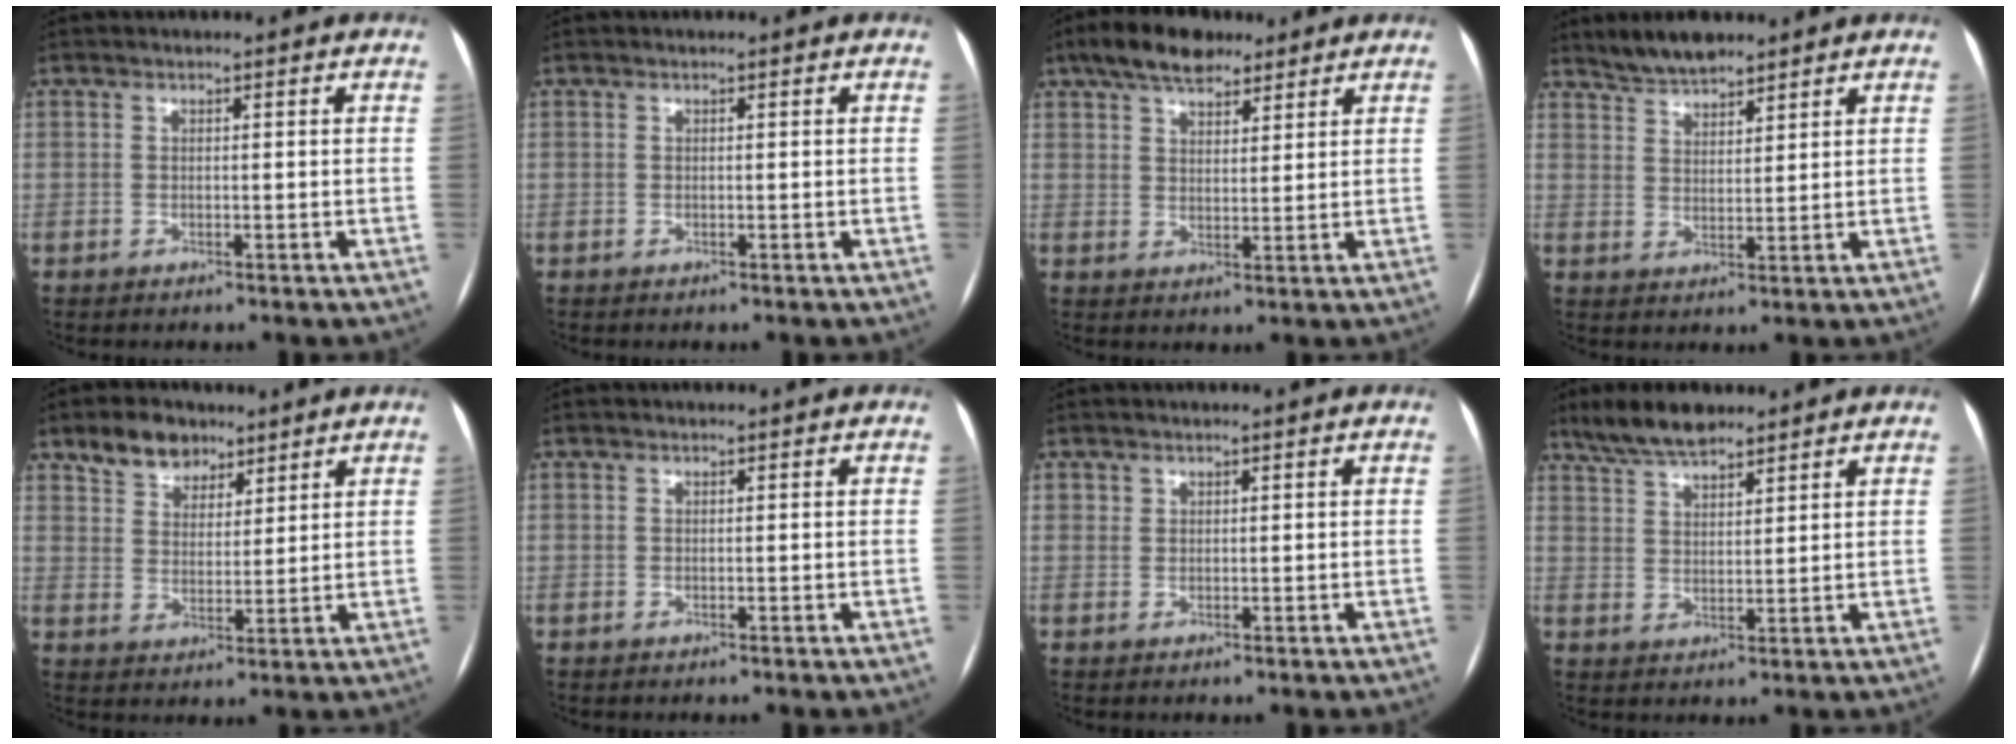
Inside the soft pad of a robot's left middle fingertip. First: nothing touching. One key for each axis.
{"total": 0.0}
{"total": 8.6, "fx": 6.2, "fy": 3.8, "fz": 4.6, "tx": -0.082, "ty": 0.021, "tz": 0.107}
{"total": 5.4, "fx": 4.9, "fy": 1.4, "fz": 1.9, "tx": -0.044, "ty": 0.009, "tz": 0.095}
{"total": 6.8, "fx": 4.9, "fy": 4.1, "fz": 2.3, "tx": -0.041, "ty": 0.013, "tz": 0.092}
{"total": 0.0}
{"total": 0.6, "fx": 0.4, "fy": 0.5, "fz": 0.0, "tx": 0.005, "ty": 0.001, "tz": 0.006}
{"total": 7.1, "fx": 5.9, "fy": 2.0, "fz": 3.4, "tx": -0.069, "ty": 0.013, "tz": 0.112}